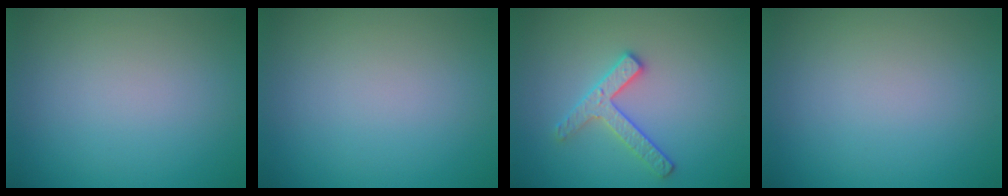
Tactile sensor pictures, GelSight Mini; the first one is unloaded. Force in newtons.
{"total": 0.0}
{"total": 2.6, "press": 2.5, "slide": 0.6}
{"total": 0.0}